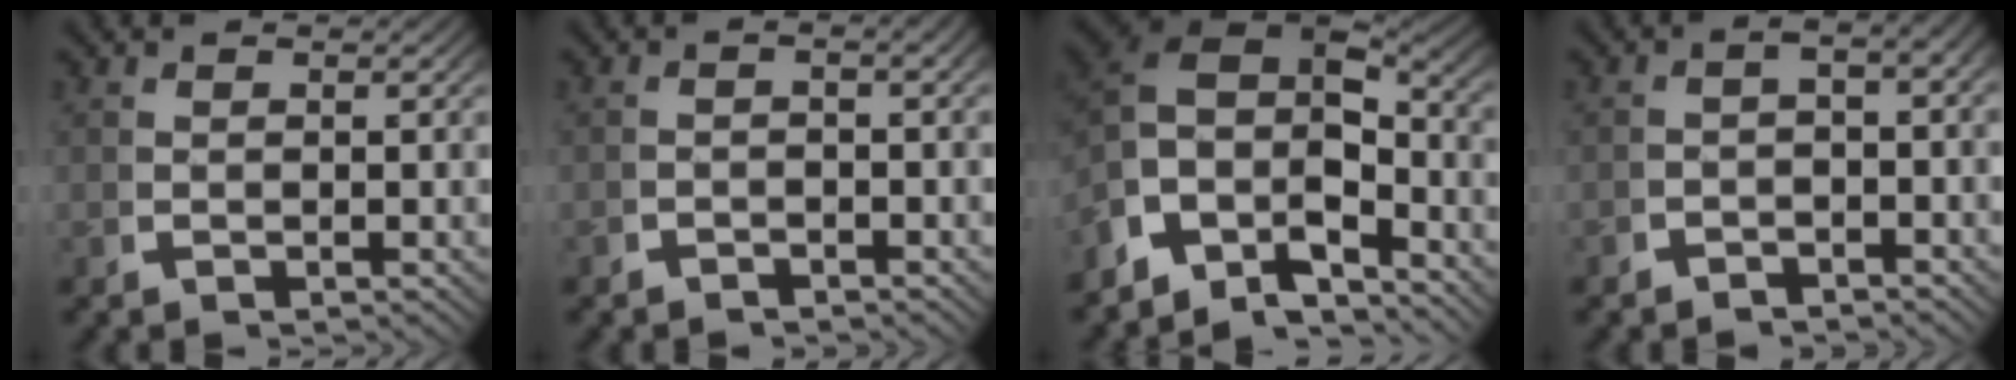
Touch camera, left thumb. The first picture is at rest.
{"total": 1.6, "force": [-1.4, 0.4, 0.7], "torque": [-0.009, 0.001, -0.026]}
{"total": 13.7, "force": [-0.2, 9.9, 9.5], "torque": [-0.216, -0.047, 0.005]}
{"total": 2.4, "force": [-1.5, 1.1, 1.6], "torque": [-0.020, 0.003, -0.027]}